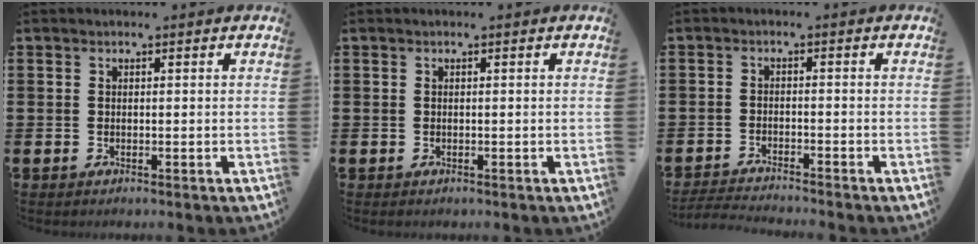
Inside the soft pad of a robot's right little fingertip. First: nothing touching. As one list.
[{"total": 0.0}, {"total": 2.2, "force": [-2.2, -0.3, 0.2], "torque": [-0.003, 0.001, -0.047]}]